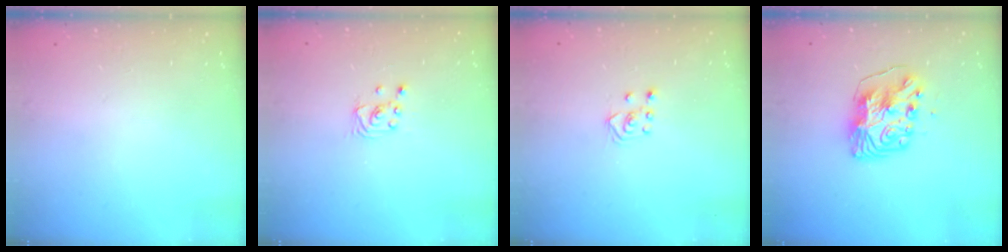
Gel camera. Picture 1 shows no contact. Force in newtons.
{"total": 1.7, "press": 1.6, "slide": 0.1}
{"total": 3.6, "press": 3.6, "slide": 0.4}
{"total": 9.2, "press": 9.1, "slide": 1.1}